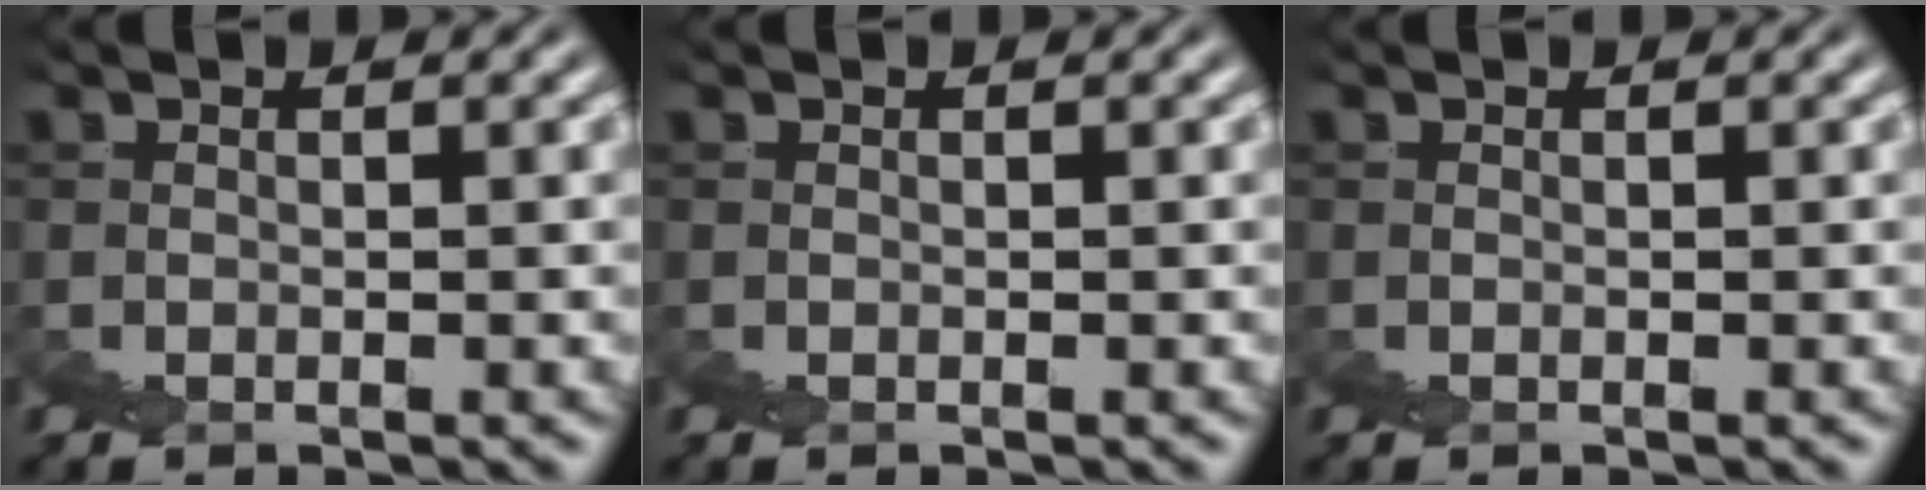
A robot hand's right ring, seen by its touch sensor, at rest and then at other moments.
{"total": 0.0}
{"total": 0.0}